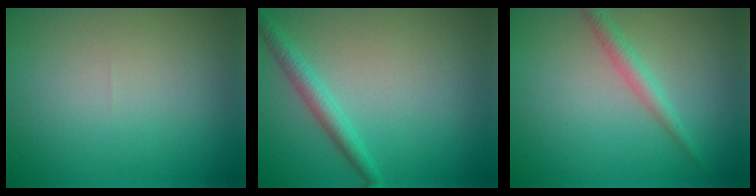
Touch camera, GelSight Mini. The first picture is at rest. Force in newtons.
{"total": 2.3, "press": 2.3, "slide": 0.1}
{"total": 1.9, "press": 1.9, "slide": 0.0}